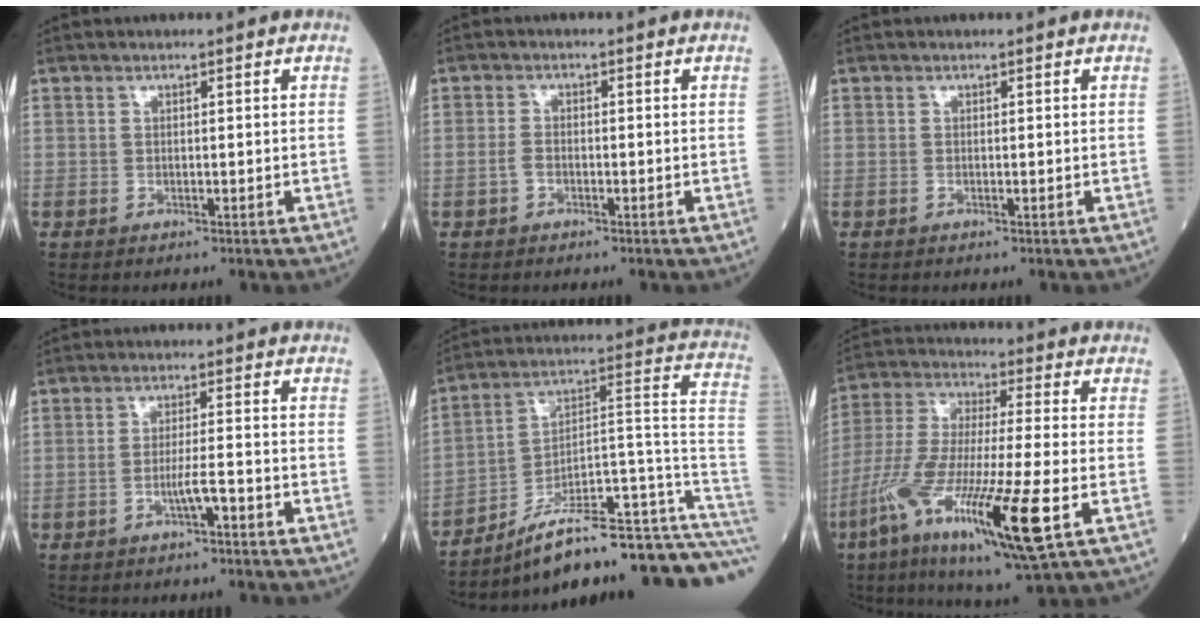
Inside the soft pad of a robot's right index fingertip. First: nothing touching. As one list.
[{"total": 1.6, "force": [-0.8, 1.0, 1.0], "torque": [-0.019, 0.004, -0.015]}, {"total": 0.0}, {"total": 2.9, "force": [-1.7, 0.0, 2.3], "torque": [-0.037, 0.002, -0.030]}, {"total": 24.2, "force": [-19.8, 1.3, 13.9], "torque": [-0.094, 0.048, -0.291]}, {"total": 20.3, "force": [-8.4, 1.6, 18.4], "torque": [-0.372, -0.051, -0.153]}]